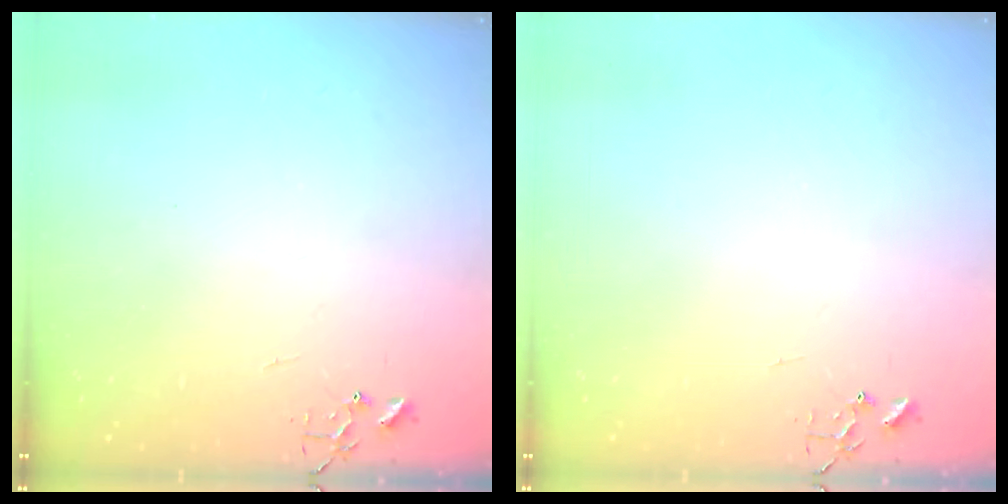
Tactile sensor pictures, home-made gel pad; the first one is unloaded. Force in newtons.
{"total": 0.0}